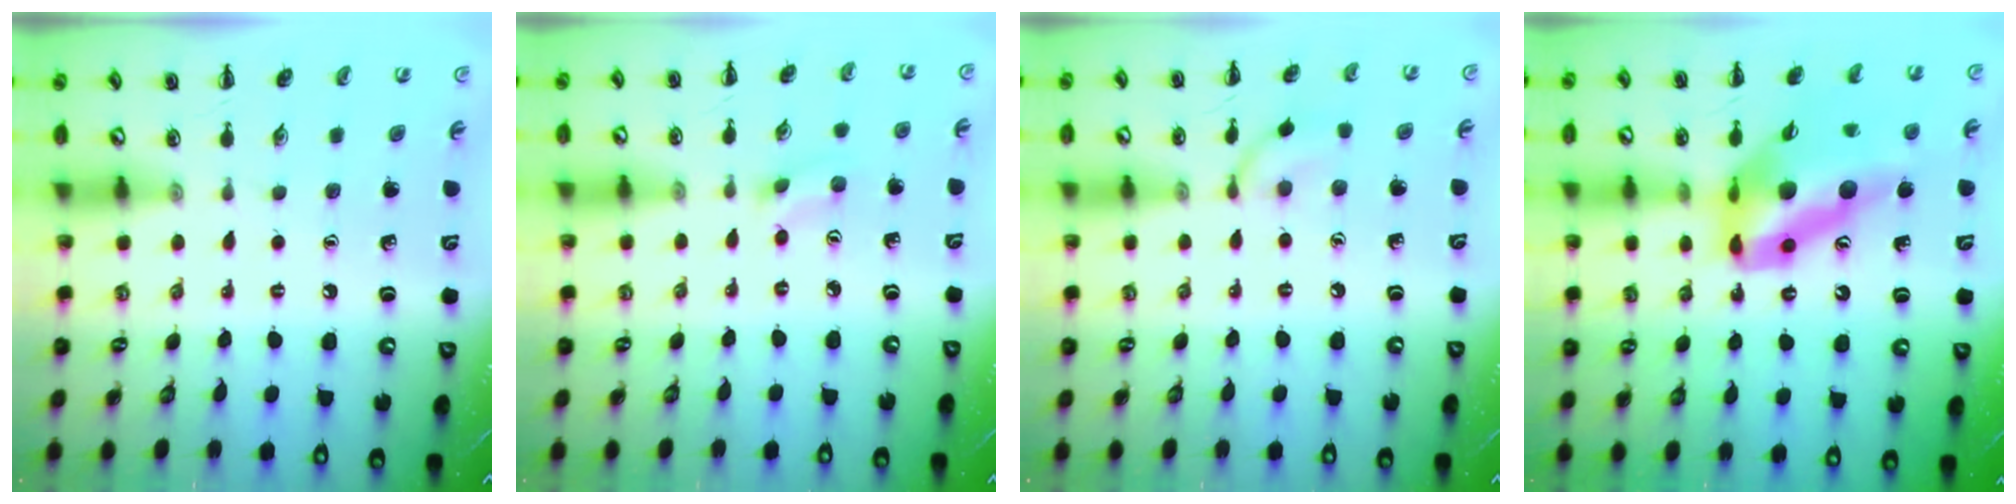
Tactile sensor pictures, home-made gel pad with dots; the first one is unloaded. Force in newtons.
{"total": 2.3, "press": 2.1, "slide": 0.8}
{"total": 6.7, "press": 6.7, "slide": 0.7}
{"total": 15.4, "press": 14.6, "slide": 5.0}